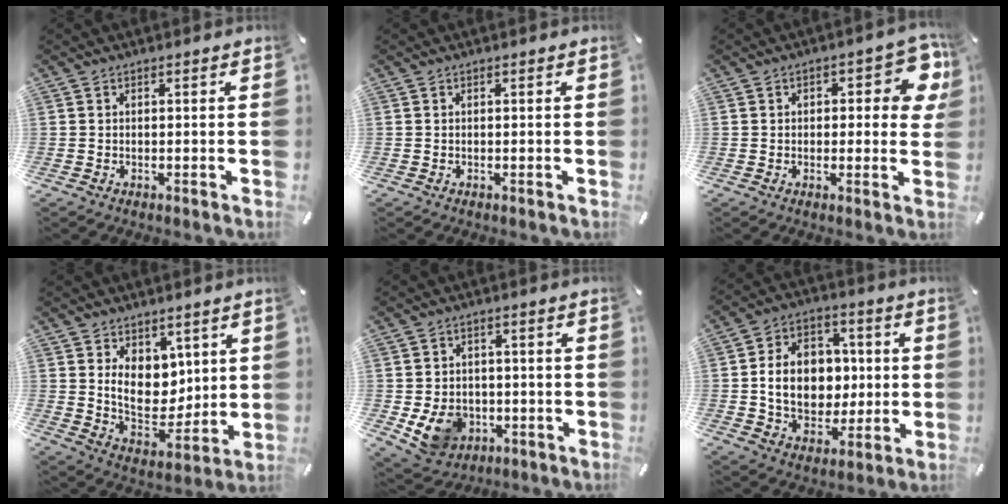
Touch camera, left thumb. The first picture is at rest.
{"total": 0.0}
{"total": 9.2, "force": [2.6, 4.6, 7.5], "torque": [-0.085, -0.007, 0.039]}
{"total": 11.0, "force": [4.2, 8.4, 5.8], "torque": [-0.097, -0.032, 0.080]}
{"total": 9.6, "force": [-2.5, 8.1, 4.5], "torque": [-0.101, 0.010, -0.043]}
{"total": 13.9, "force": [0.0, 11.3, 8.1], "torque": [-0.147, 0.017, 0.009]}